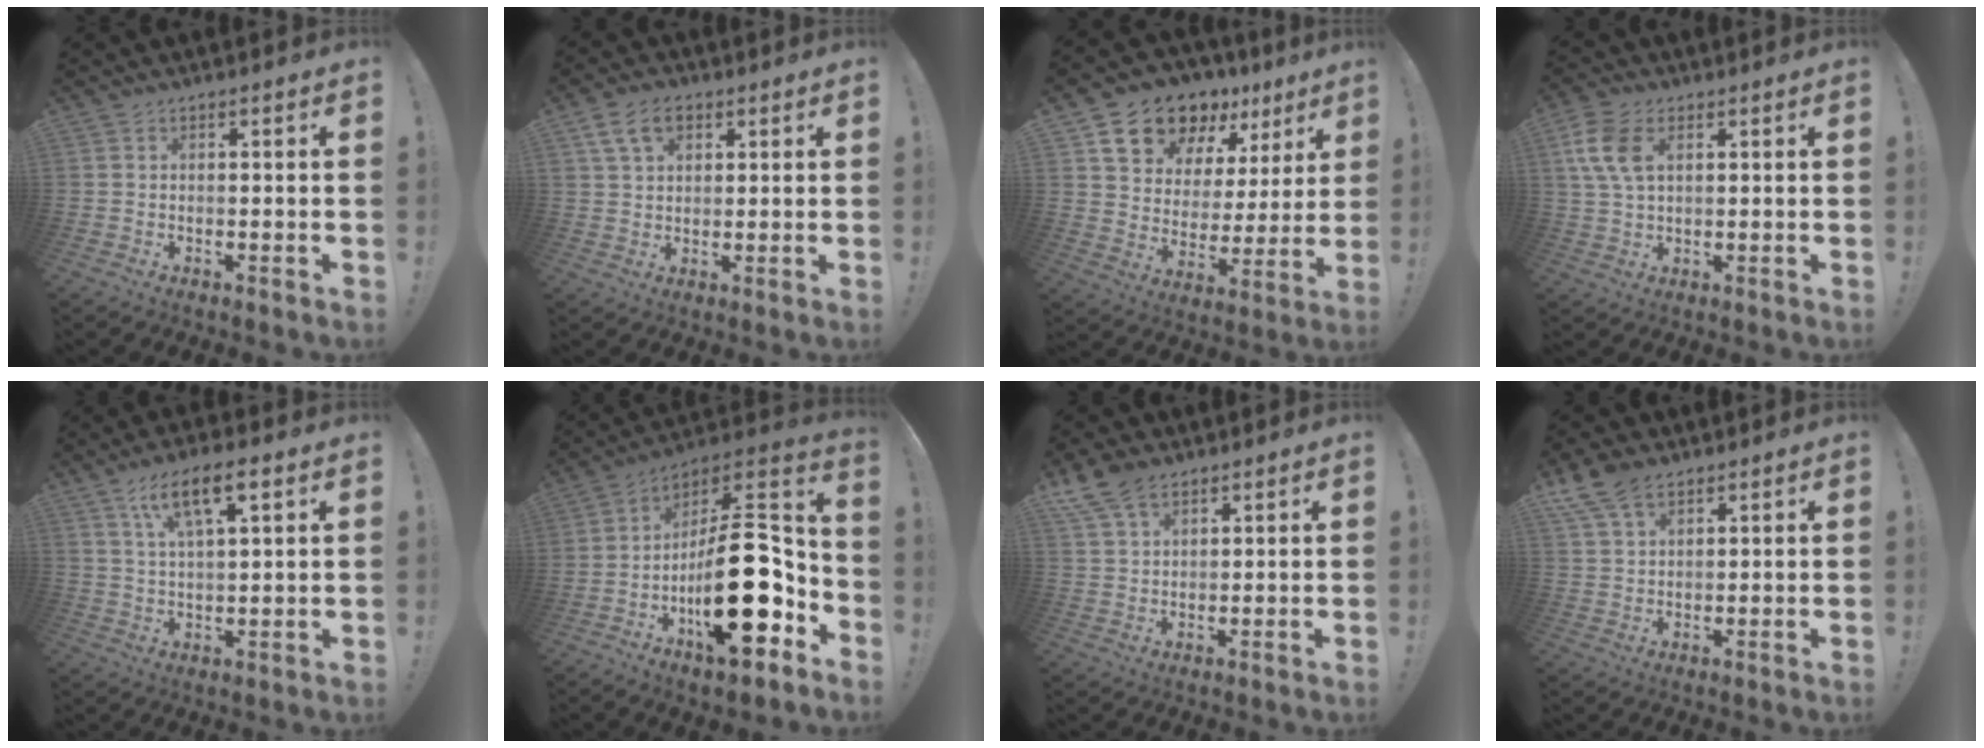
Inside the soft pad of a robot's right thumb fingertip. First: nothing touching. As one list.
[{"total": 8.8, "force": [4.1, 6.0, 4.9], "torque": [-0.072, -0.002, 0.079]}, {"total": 15.7, "force": [11.9, 8.8, 5.1], "torque": [-0.087, -0.083, 0.226]}, {"total": 10.3, "force": [3.3, 6.5, 7.2], "torque": [-0.150, 0.001, 0.065]}, {"total": 10.1, "force": [5.2, 3.3, 8.1], "torque": [-0.136, -0.012, 0.091]}, {"total": 28.1, "force": [-6.5, 12.4, 24.3], "torque": [-0.390, 0.038, -0.095]}, {"total": 8.4, "force": [5.6, 4.6, 4.2], "torque": [-0.076, -0.021, 0.112]}, {"total": 8.5, "force": [5.5, 4.6, 4.6], "torque": [-0.081, -0.018, 0.109]}]